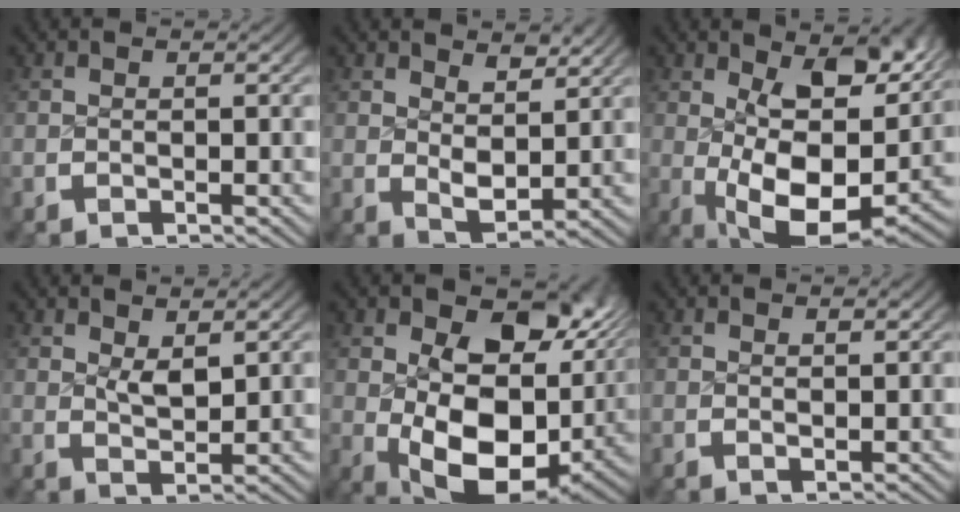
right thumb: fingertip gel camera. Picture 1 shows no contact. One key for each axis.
{"total": 3.6, "fx": 1.7, "fy": 2.1, "fz": 2.4, "tx": -0.038, "ty": -0.019, "tz": 0.038}
{"total": 12.5, "fx": -0.1, "fy": 6.5, "fz": 10.6, "tx": -0.189, "ty": -0.051, "tz": 0.027}
{"total": 2.4, "fx": 1.6, "fy": 1.0, "fz": 1.6, "tx": -0.025, "ty": -0.010, "tz": 0.034}
{"total": 15.1, "fx": -0.8, "fy": 9.6, "fz": 11.6, "tx": -0.198, "ty": -0.061, "tz": 0.015}
{"total": 0.7, "fx": 0.6, "fy": 0.2, "fz": 0.4, "tx": -0.004, "ty": -0.004, "tz": 0.014}